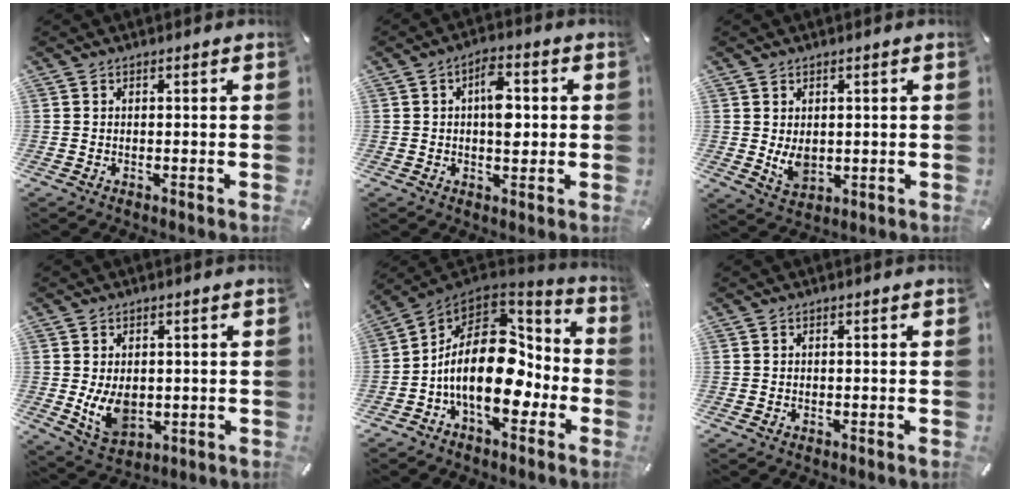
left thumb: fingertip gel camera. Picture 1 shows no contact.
{"total": 7.4, "force": [0.8, 4.2, 6.1], "torque": [-0.084, -0.004, 0.005]}
{"total": 5.2, "force": [0.3, 3.9, 3.4], "torque": [-0.059, -0.006, 0.006]}
{"total": 8.2, "force": [-0.3, 6.1, 5.6], "torque": [-0.105, -0.005, -0.006]}
{"total": 19.7, "force": [-3.1, 12.0, 15.3], "torque": [-0.268, -0.013, -0.050]}
{"total": 0.0}